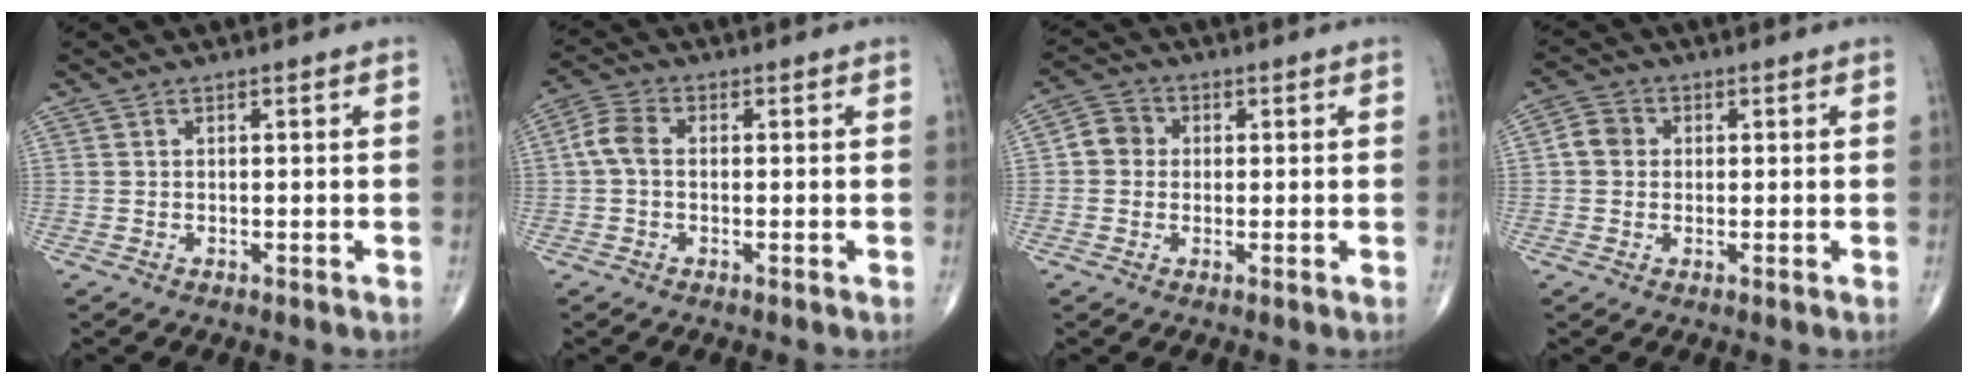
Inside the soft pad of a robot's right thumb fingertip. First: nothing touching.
{"total": 4.5, "force": [-0.1, 3.0, 3.4], "torque": [-0.069, 0.013, -0.010]}
{"total": 4.4, "force": [0.1, 4.1, 1.7], "torque": [-0.015, 0.010, -0.008]}
{"total": 3.9, "force": [0.2, 3.5, 1.8], "torque": [-0.024, 0.009, -0.003]}